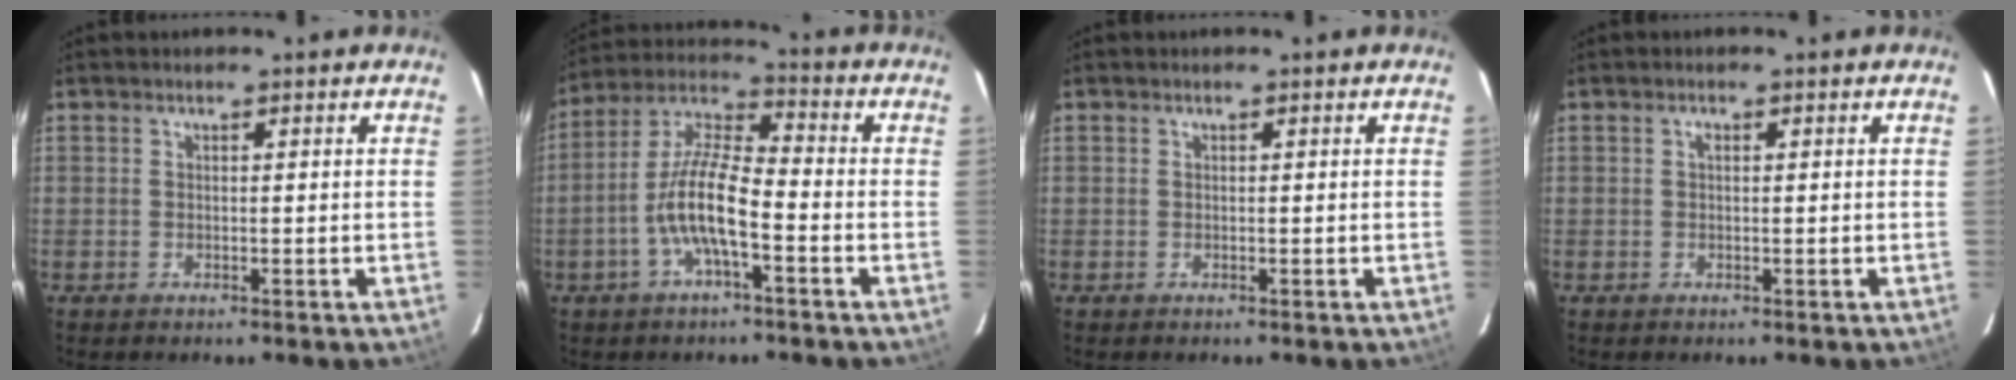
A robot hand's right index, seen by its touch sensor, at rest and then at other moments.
{"total": 11.0, "force": [-3.9, 2.8, 9.9], "torque": [-0.208, 0.007, -0.079]}
{"total": 0.0}
{"total": 0.6, "force": [0.2, 0.4, 0.5], "torque": [-0.009, 0.004, 0.002]}